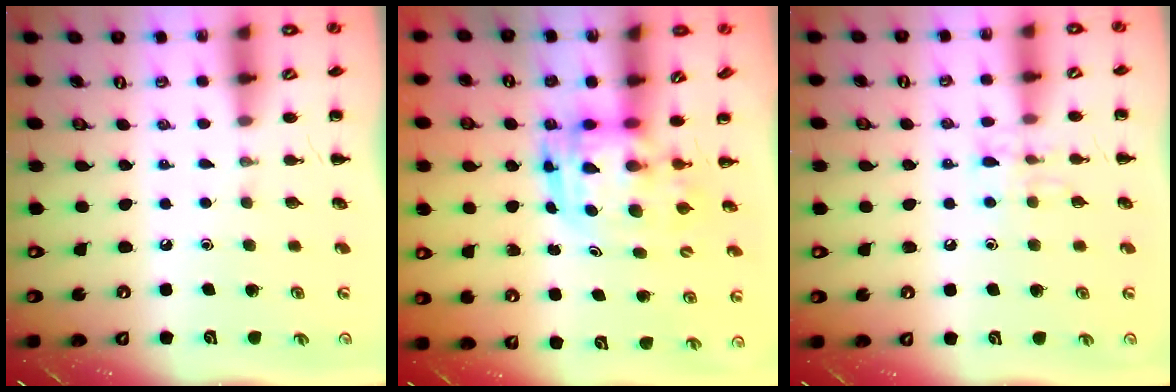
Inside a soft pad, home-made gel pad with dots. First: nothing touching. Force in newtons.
{"total": 3.6, "press": 3.5, "slide": 0.7}
{"total": 7.1, "press": 7.0, "slide": 1.0}